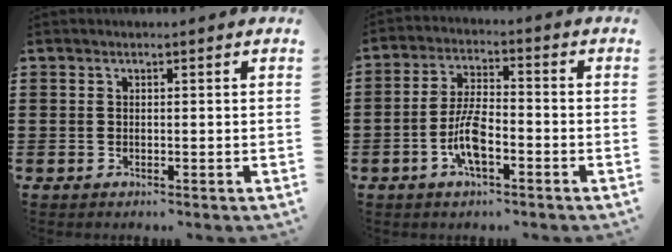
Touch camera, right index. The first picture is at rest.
{"total": 7.0, "force": [-2.7, 2.2, 6.1], "torque": [-0.134, -0.005, -0.055]}